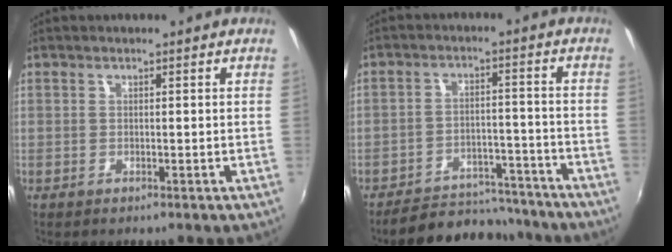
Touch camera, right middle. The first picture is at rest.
{"total": 13.9, "force": [-12.5, 4.8, 3.6], "torque": [-0.082, 0.026, -0.163]}